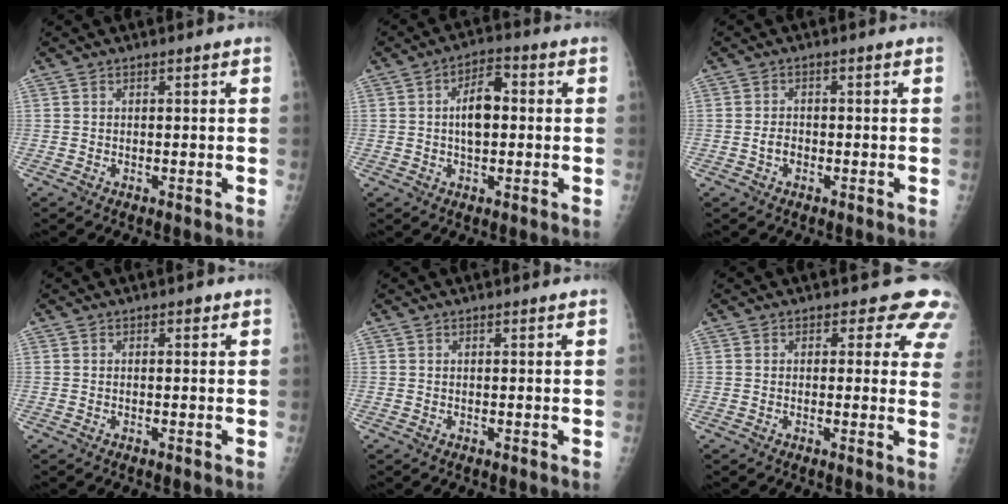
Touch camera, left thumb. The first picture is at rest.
{"total": 7.0, "force": [0.2, 3.8, 5.9], "torque": [-0.087, 0.015, -0.004]}
{"total": 2.0, "force": [-0.7, 1.4, 1.1], "torque": [-0.014, 0.009, -0.013]}
{"total": 0.6, "force": [0.3, 0.3, 0.5], "torque": [-0.001, 0.002, 0.004]}
{"total": 0.5, "force": [0.5, 0.1, 0.3], "torque": [-0.006, 0.001, 0.005]}
{"total": 6.8, "force": [5.2, 3.3, 2.7], "torque": [0.012, -0.021, 0.034]}